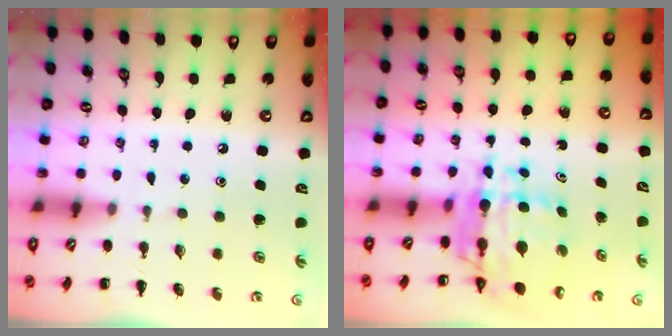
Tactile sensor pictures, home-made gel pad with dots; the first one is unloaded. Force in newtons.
{"total": 8.8, "press": 8.3, "slide": 3.0}